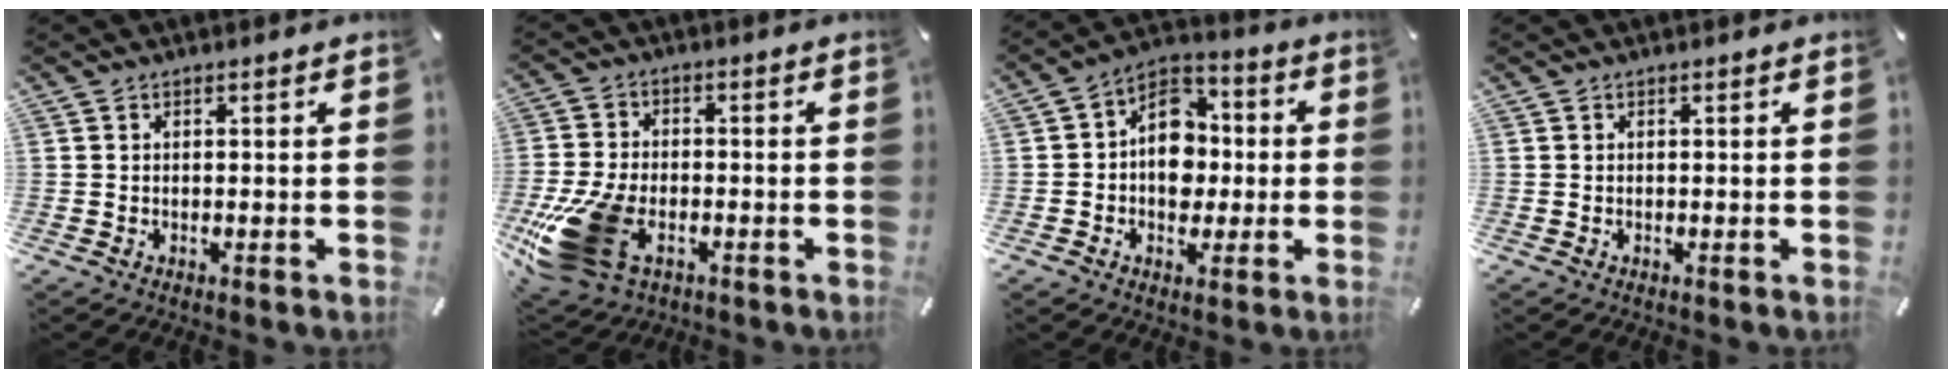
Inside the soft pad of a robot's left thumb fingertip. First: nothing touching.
{"total": 16.9, "force": [-6.4, 10.6, 11.4], "torque": [-0.240, 0.017, -0.105]}
{"total": 11.5, "force": [-1.3, 9.6, 6.3], "torque": [-0.086, 0.018, -0.022]}
{"total": 0.0}